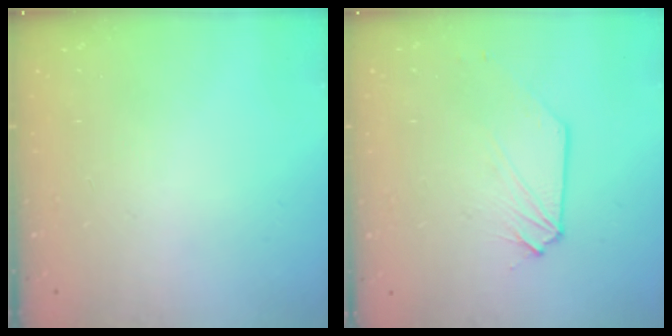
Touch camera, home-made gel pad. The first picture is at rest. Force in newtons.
{"total": 1.0, "press": 1.0, "slide": 0.1}